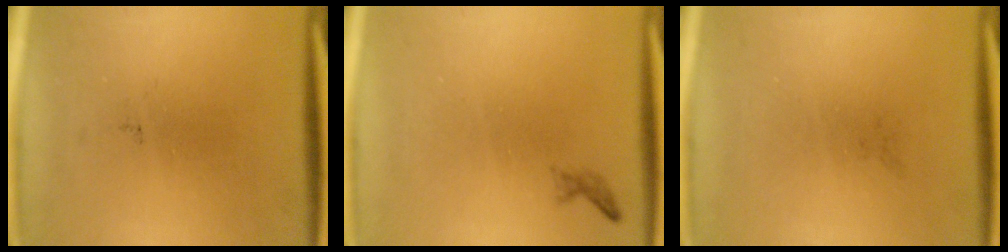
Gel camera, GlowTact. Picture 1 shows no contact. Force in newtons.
{"total": 0.6}
{"total": 0.0}